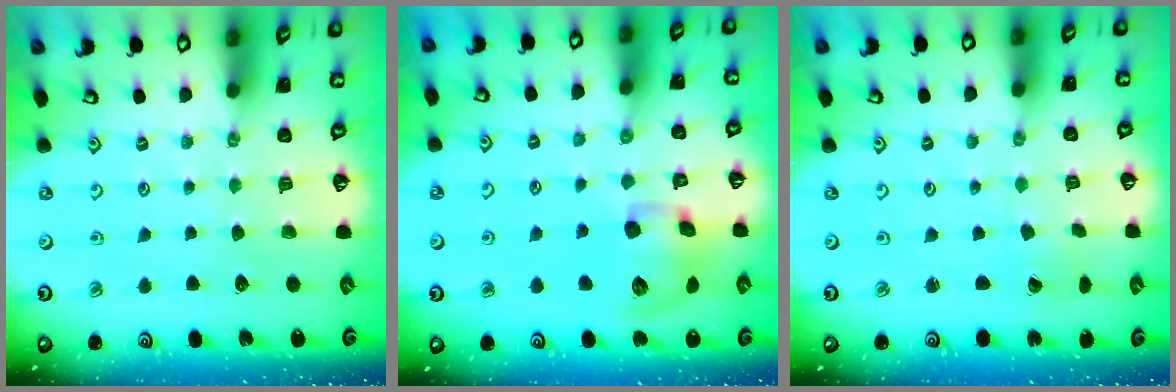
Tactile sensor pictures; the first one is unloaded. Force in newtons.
{"total": 13.4, "press": 13.2, "slide": 2.0}
{"total": 0.6, "press": 0.6, "slide": 0.1}